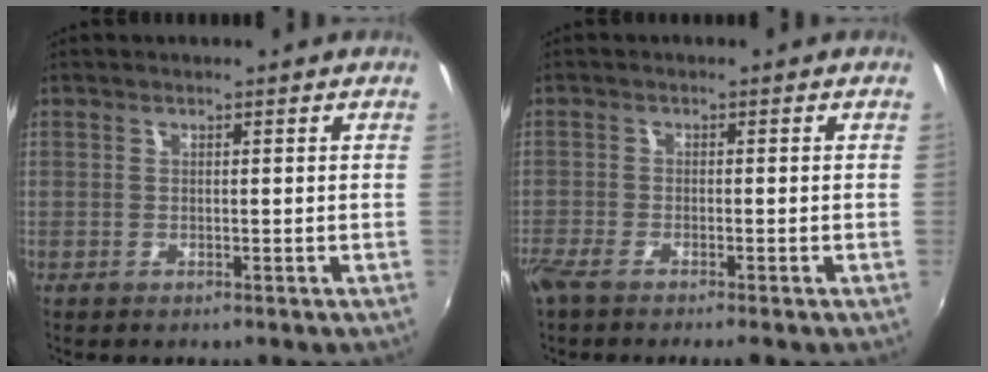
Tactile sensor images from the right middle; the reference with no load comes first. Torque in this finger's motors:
{"motor_torque": [0.07, -0.13, 0.36, 0.07]}